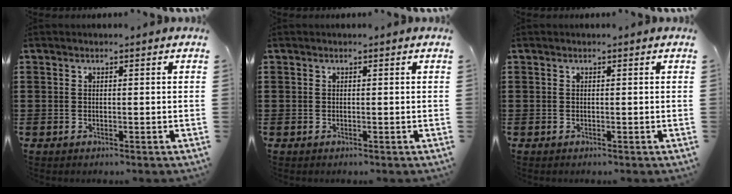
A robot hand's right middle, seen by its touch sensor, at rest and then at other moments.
{"total": 0.0}
{"total": 0.0}